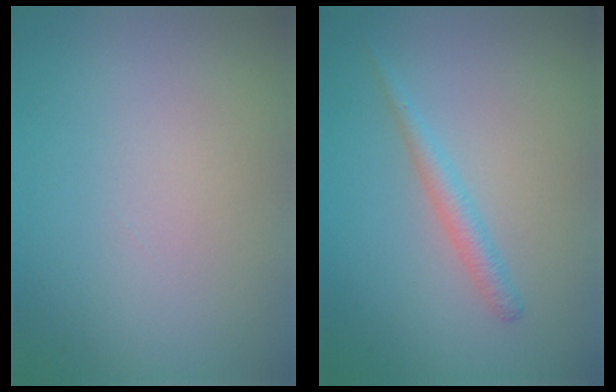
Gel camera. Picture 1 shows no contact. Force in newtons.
{"total": 1.5, "press": 1.5, "slide": 0.2}